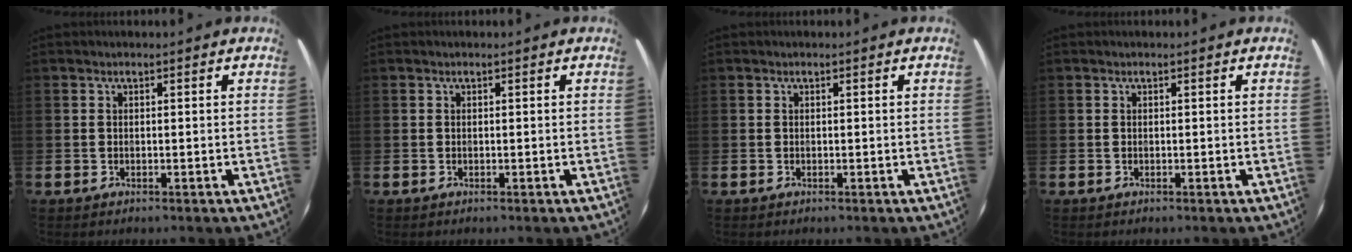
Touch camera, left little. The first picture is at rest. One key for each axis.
{"total": 0.0}
{"total": 0.0}
{"total": 0.0}